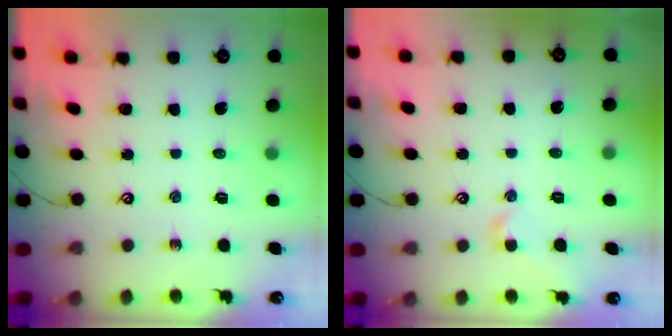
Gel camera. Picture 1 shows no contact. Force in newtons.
{"total": 0.9, "press": 0.8, "slide": 0.5}